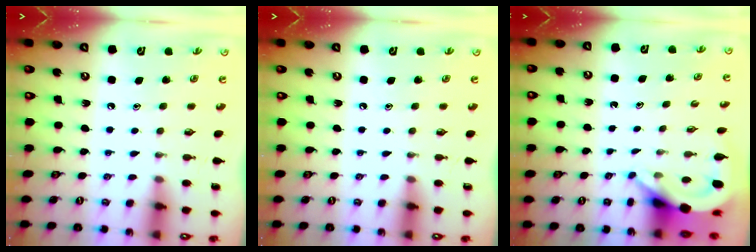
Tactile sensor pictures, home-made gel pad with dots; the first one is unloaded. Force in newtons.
{"total": 0.0}
{"total": 4.4, "press": 4.4, "slide": 0.5}